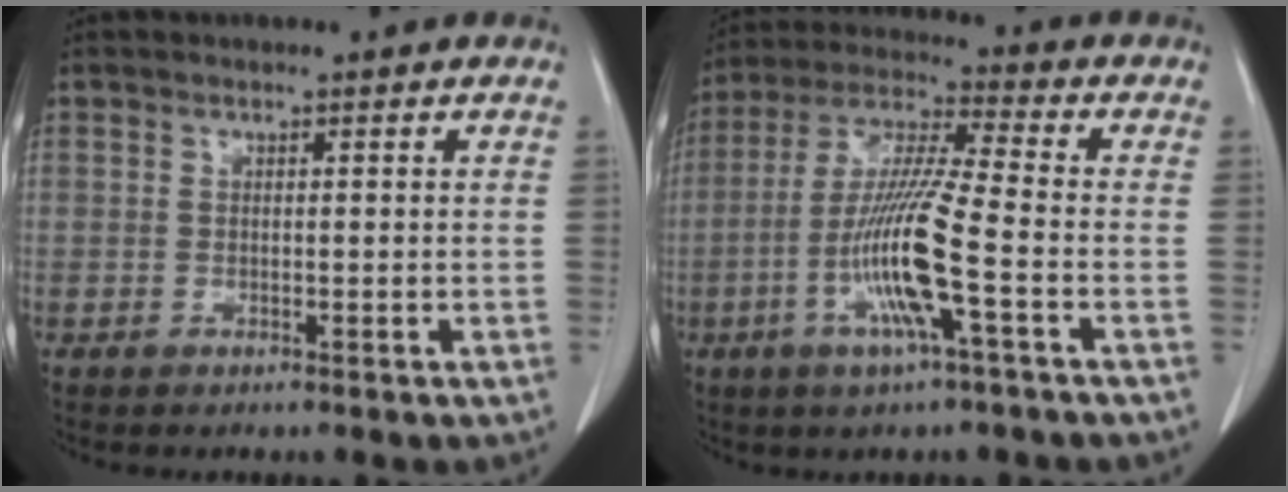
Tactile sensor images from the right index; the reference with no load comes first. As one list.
[{"total": 12.8, "force": [-3.9, 0.1, 12.2], "torque": [-0.250, -0.005, -0.082]}]